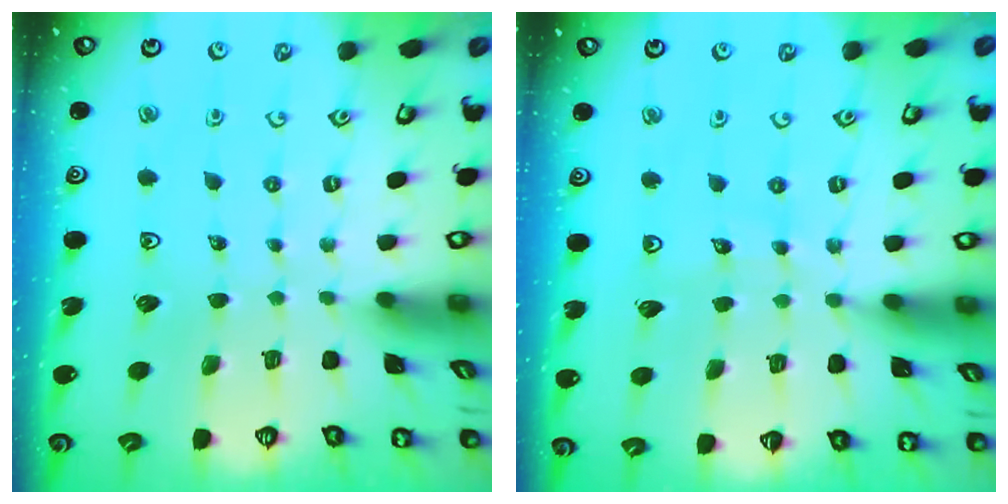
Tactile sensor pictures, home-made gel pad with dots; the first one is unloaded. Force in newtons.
{"total": 8.0, "press": 7.9, "slide": 1.0}